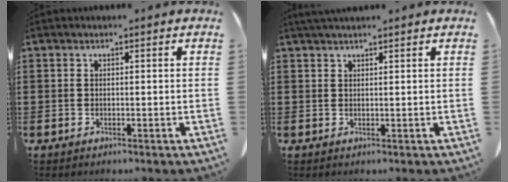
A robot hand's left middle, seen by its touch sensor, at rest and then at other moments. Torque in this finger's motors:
{"motor_torque": [0.26, 0.25, 0.02, 0.03]}